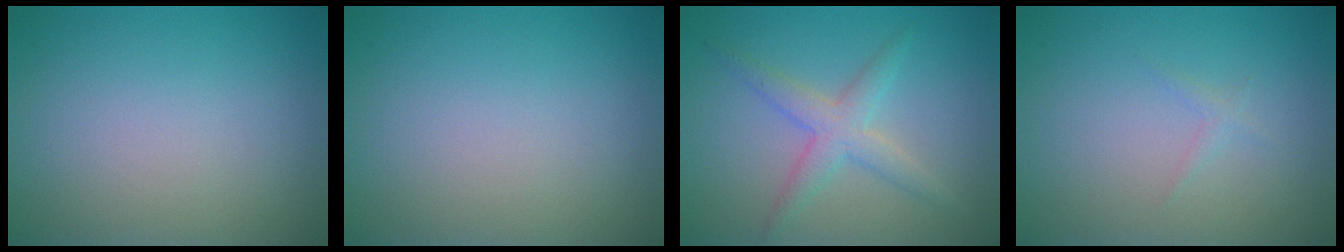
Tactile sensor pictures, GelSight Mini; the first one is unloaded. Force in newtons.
{"total": 0.0}
{"total": 3.0, "press": 3.0, "slide": 0.1}
{"total": 0.6, "press": 0.6, "slide": 0.0}